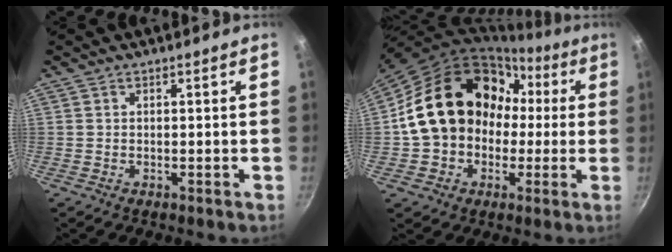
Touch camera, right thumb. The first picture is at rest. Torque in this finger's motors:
{"motor_torque": [-1.18, 2.81, 1.46, -0.53, 0.61]}